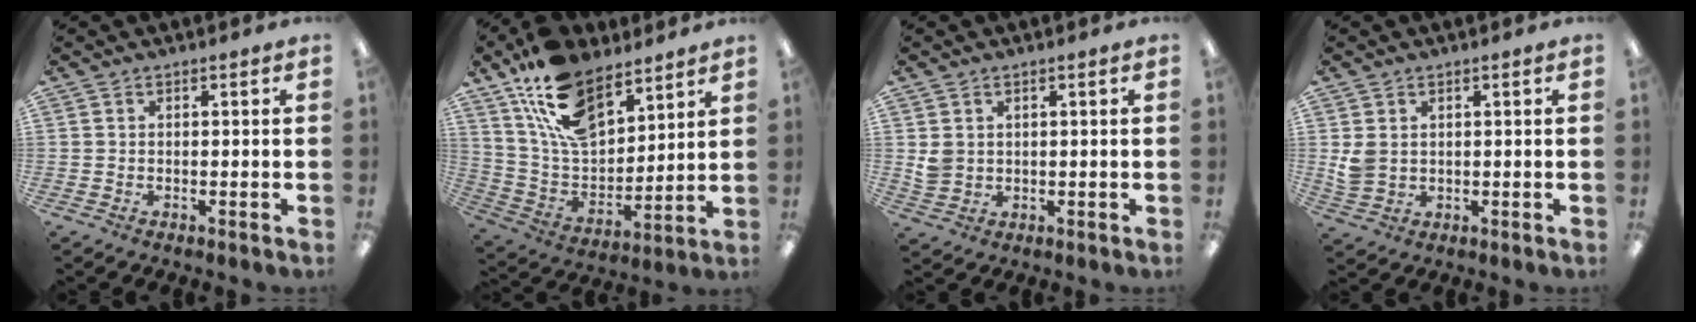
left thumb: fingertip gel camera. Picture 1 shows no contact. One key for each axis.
{"total": 18.0, "fx": 11.8, "fy": 9.1, "fz": 10.2, "tx": -0.202, "ty": -0.052, "tz": 0.221}
{"total": 3.2, "fx": 1.0, "fy": 2.7, "fz": 1.4, "tx": -0.029, "ty": 0.003, "tz": 0.022}
{"total": 3.8, "fx": 1.1, "fy": 2.8, "fz": 2.3, "tx": -0.052, "ty": -0.002, "tz": 0.024}